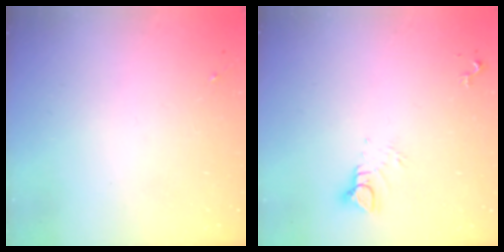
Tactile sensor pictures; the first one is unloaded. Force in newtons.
{"total": 5.6, "press": 5.6, "slide": 0.0}